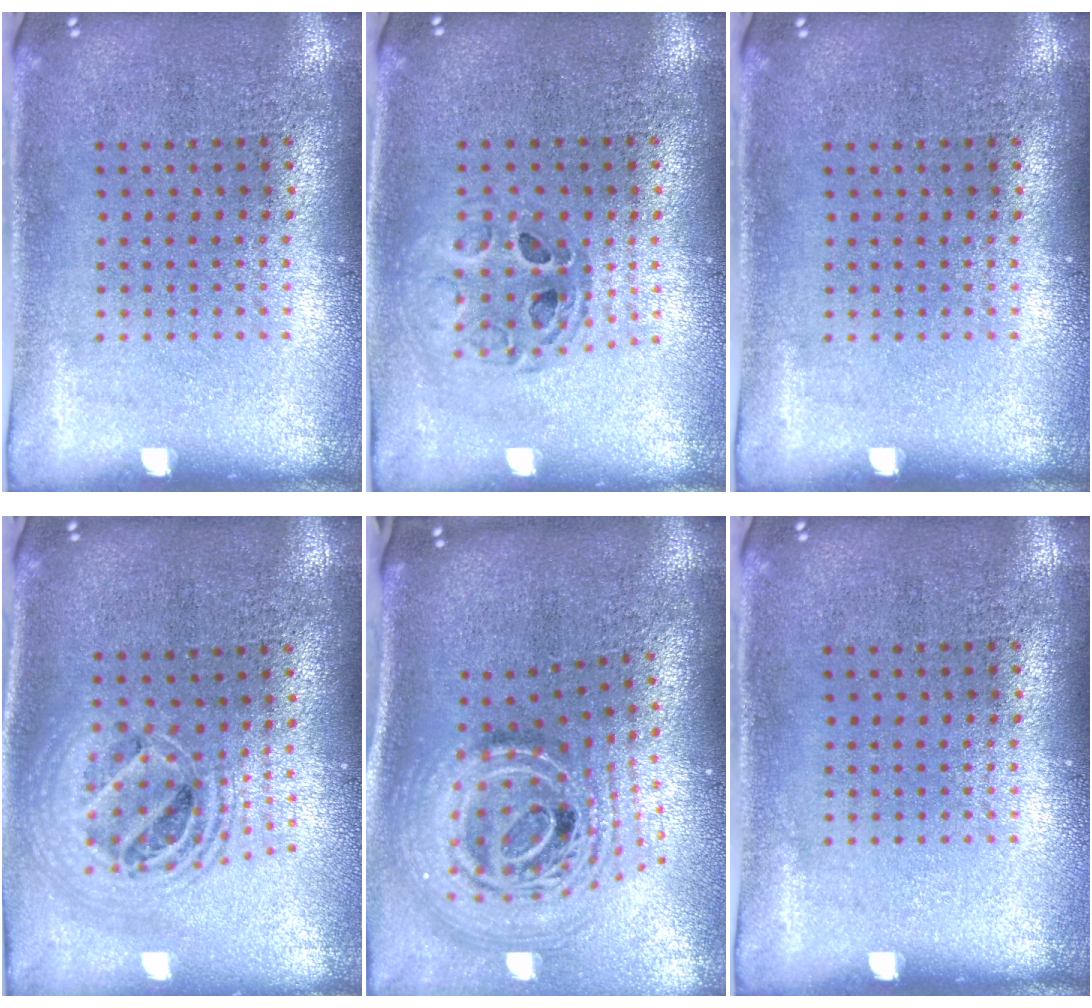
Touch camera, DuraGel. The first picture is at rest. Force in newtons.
{"total": 0.8, "press": 0.8, "slide": 0.1}
{"total": 0.0}
{"total": 2.0, "press": 1.6, "slide": 1.2}
{"total": 3.0, "press": 2.1, "slide": 2.2}
{"total": 0.0}